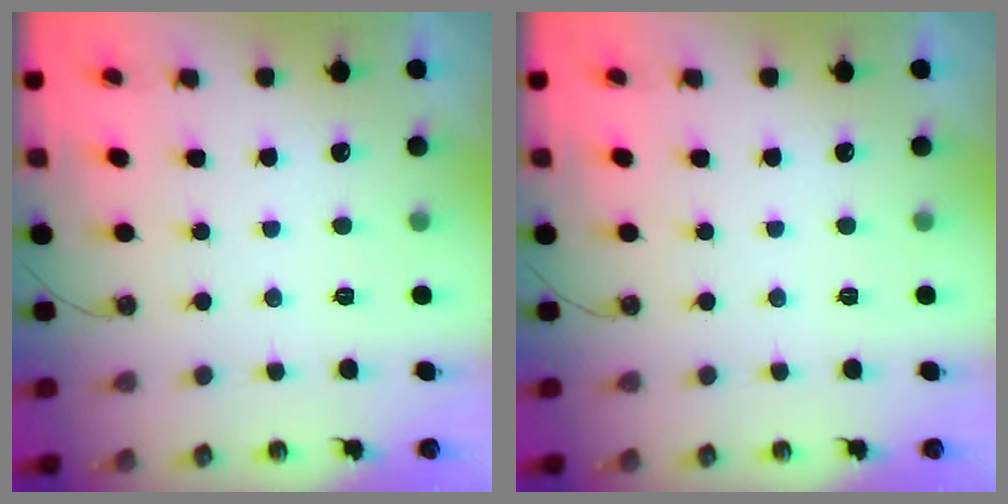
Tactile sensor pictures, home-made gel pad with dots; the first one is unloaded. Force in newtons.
{"total": 0.0}